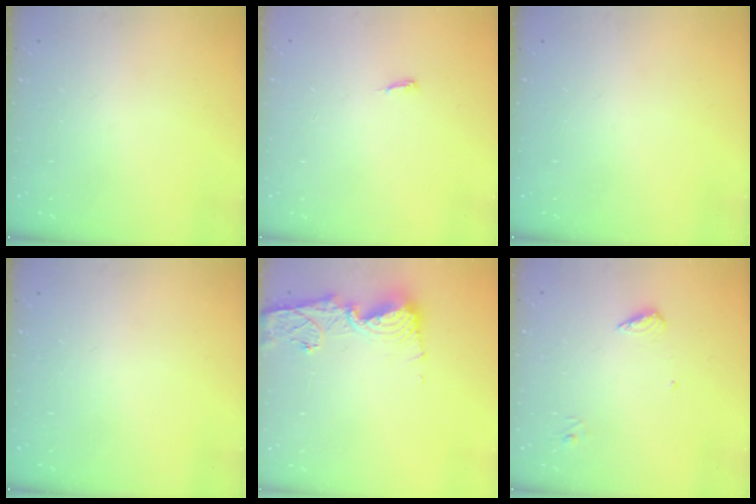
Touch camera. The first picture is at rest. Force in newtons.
{"total": 3.4, "press": 3.3, "slide": 0.7}
{"total": 0.0}
{"total": 0.0}
{"total": 11.2, "press": 11.2, "slide": 1.3}
{"total": 6.0, "press": 6.0, "slide": 0.6}